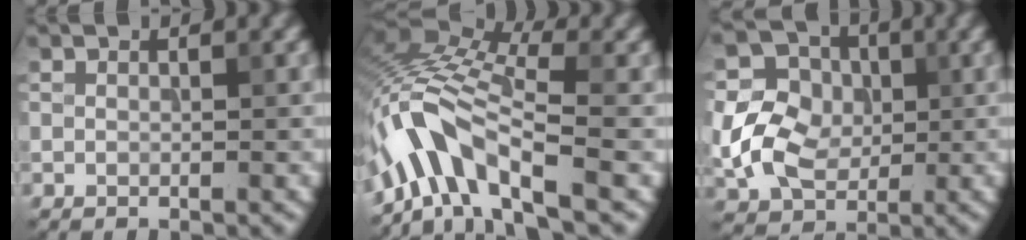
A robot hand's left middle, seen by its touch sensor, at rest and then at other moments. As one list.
[{"total": 8.1, "force": [-4.4, 2.9, 6.2], "torque": [-0.110, 0.014, -0.094]}, {"total": 7.2, "force": [-0.4, 5.9, 4.1], "torque": [-0.089, 0.002, -0.014]}]